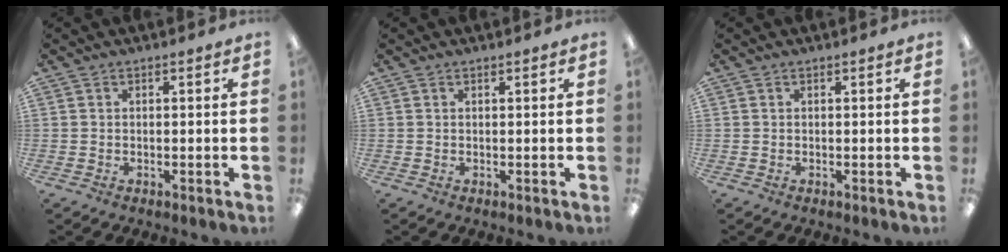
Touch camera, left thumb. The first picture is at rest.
{"total": 0.0}
{"total": 0.0}